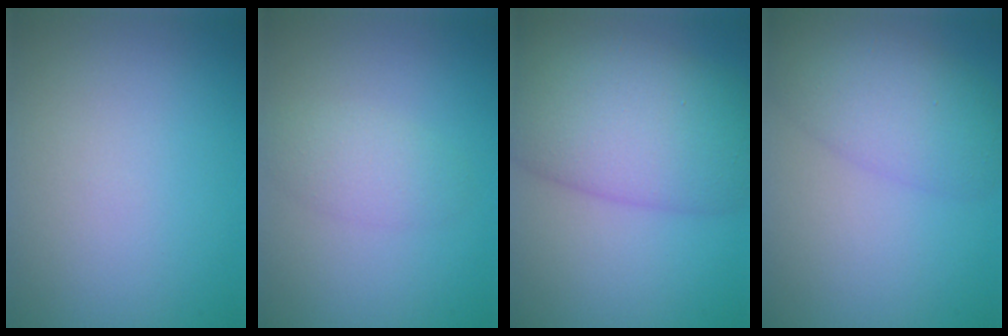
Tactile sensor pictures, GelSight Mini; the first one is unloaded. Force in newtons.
{"total": 2.2, "press": 2.2, "slide": 0.1}
{"total": 10.3, "press": 10.3, "slide": 0.5}
{"total": 3.9, "press": 3.9, "slide": 0.4}